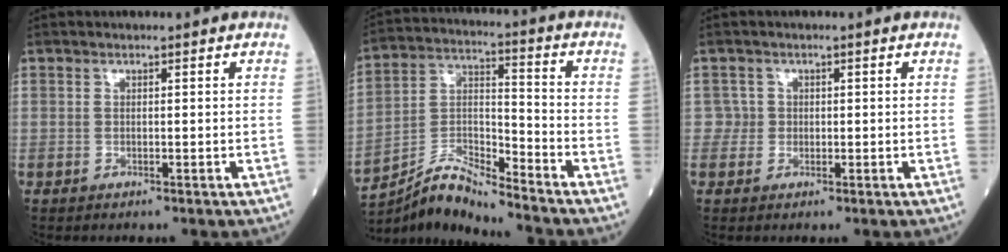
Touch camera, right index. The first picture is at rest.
{"total": 9.4, "force": [-9.1, -0.9, 2.2], "torque": [-0.053, 0.020, -0.168]}
{"total": 1.5, "force": [0.1, 1.5, -0.4], "torque": [0.017, 0.007, -0.001]}